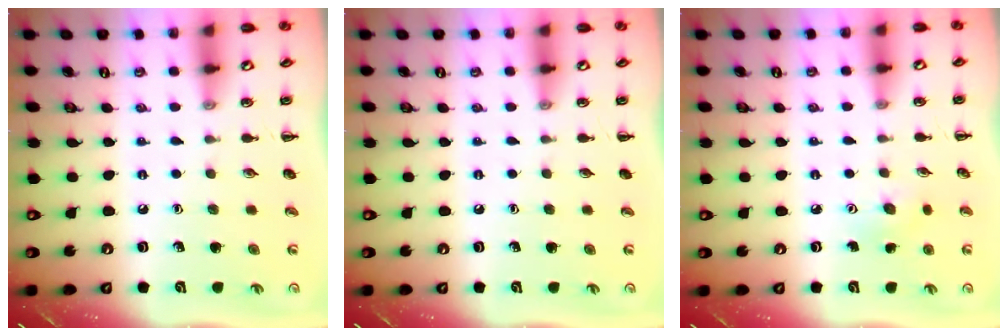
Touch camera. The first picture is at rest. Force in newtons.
{"total": 0.0}
{"total": 4.6, "press": 4.4, "slide": 1.2}